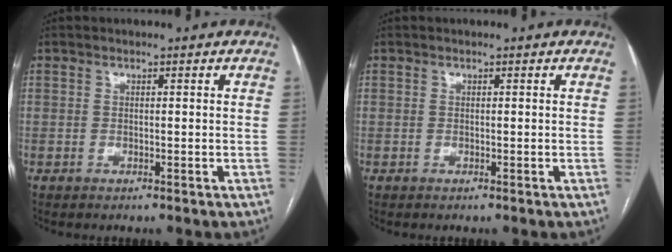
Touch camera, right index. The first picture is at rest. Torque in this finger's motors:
{"motor_torque": [0.00, 0.00, -0.01, 0.00]}